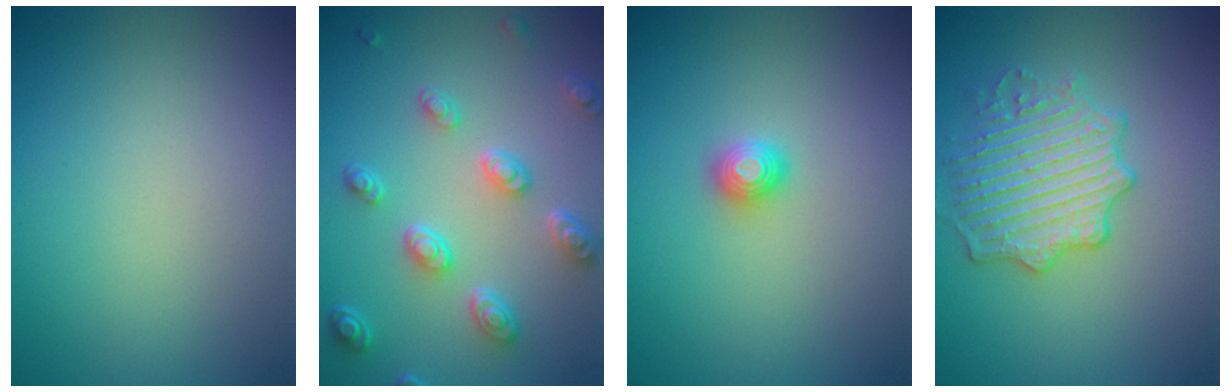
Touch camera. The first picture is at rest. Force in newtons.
{"total": 4.7, "press": 3.7, "slide": 2.9}
{"total": 1.5, "press": 1.5, "slide": 0.2}
{"total": 3.9, "press": 3.8, "slide": 0.8}